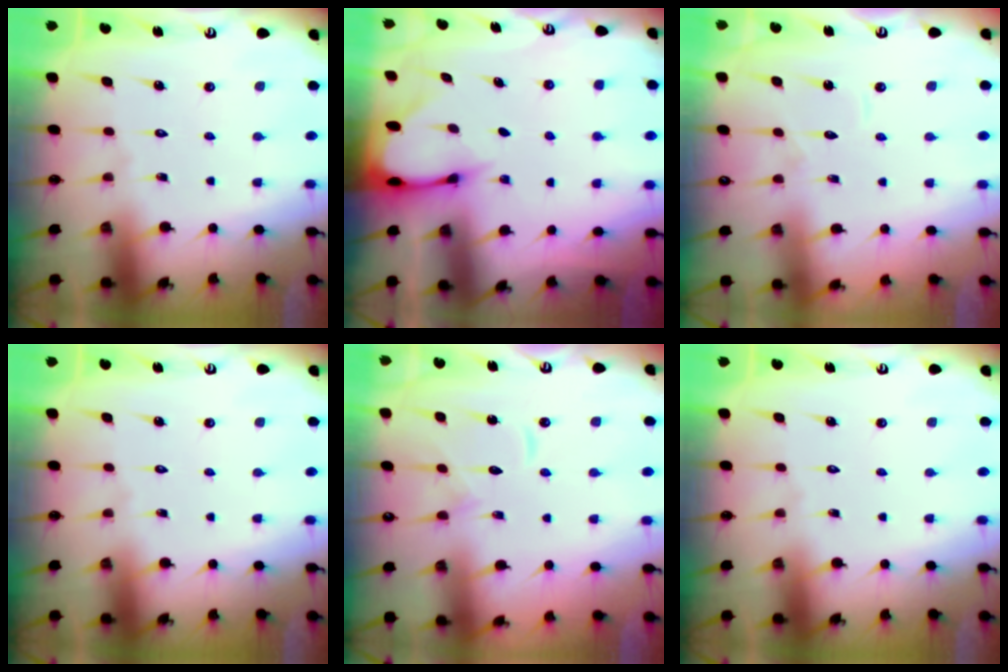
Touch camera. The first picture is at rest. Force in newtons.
{"total": 2.5, "press": 2.5, "slide": 0.1}
{"total": 3.7, "press": 3.6, "slide": 0.4}
{"total": 0.0}
{"total": 9.3, "press": 9.2, "slide": 0.5}
{"total": 0.0}